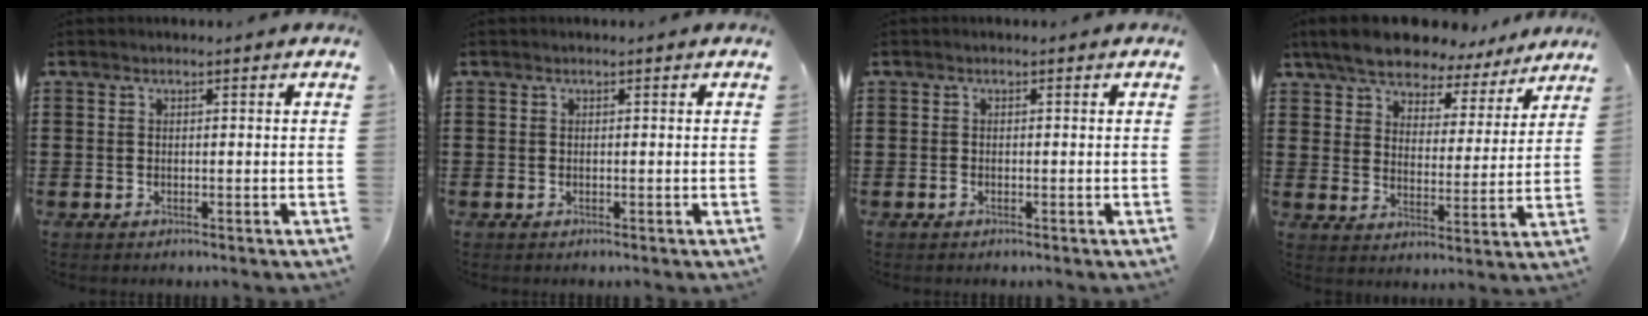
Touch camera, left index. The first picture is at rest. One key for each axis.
{"total": 0.0}
{"total": 0.6, "fx": -0.4, "fy": 0.2, "fz": 0.3, "tx": -0.010, "ty": -0.003, "tz": -0.007}
{"total": 7.7, "fx": 7.2, "fy": 1.9, "fz": 2.1, "tx": -0.078, "ty": -0.036, "tz": 0.129}